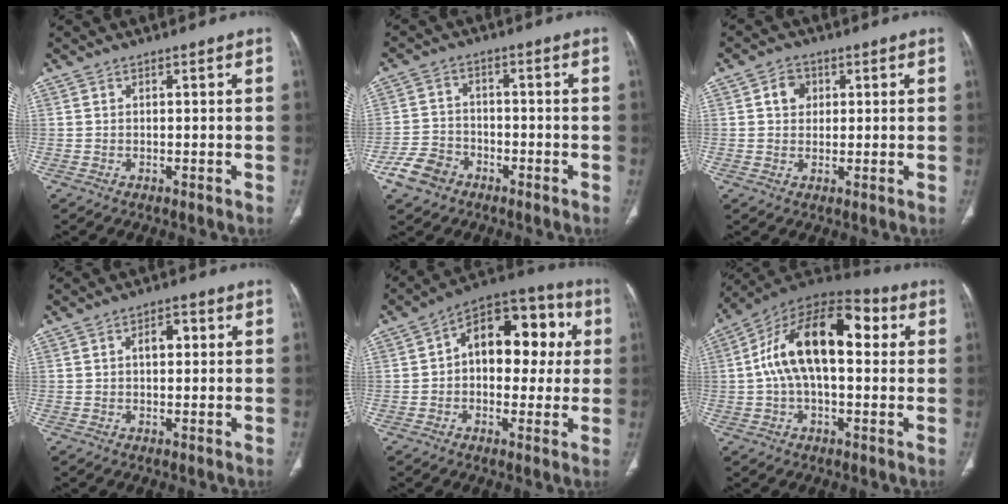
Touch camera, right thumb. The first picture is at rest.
{"total": 6.8, "force": [-4.0, 4.9, 2.5], "torque": [-0.039, 0.025, -0.074]}
{"total": 4.1, "force": [1.1, 3.4, 2.0], "torque": [-0.014, 0.002, 0.019]}
{"total": 3.5, "force": [0.6, 2.1, 2.8], "torque": [-0.037, 0.012, 0.007]}
{"total": 16.9, "force": [2.6, 10.5, 13.0], "torque": [-0.126, 0.039, 0.026]}
{"total": 18.8, "force": [2.8, 9.8, 15.8], "torque": [-0.259, 0.047, 0.036]}